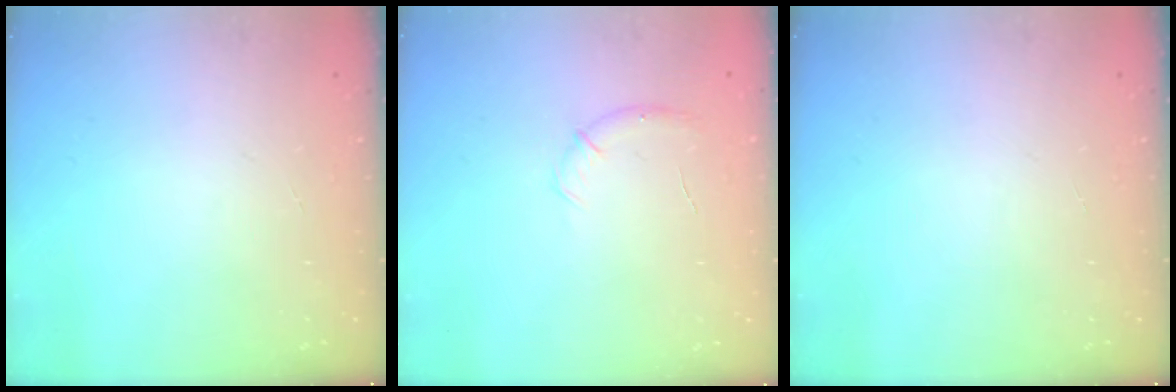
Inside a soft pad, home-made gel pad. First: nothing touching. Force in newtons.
{"total": 5.6, "press": 5.4, "slide": 1.5}
{"total": 0.0}